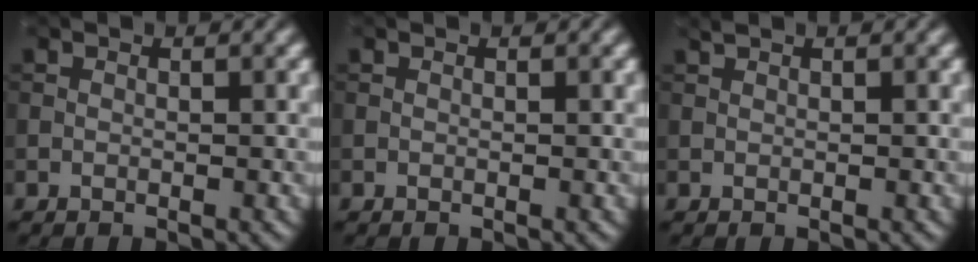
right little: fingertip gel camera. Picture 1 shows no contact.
{"total": 0.0}
{"total": 0.6, "force": [0.5, 0.1, 0.3], "torque": [-0.005, 0.003, 0.009]}